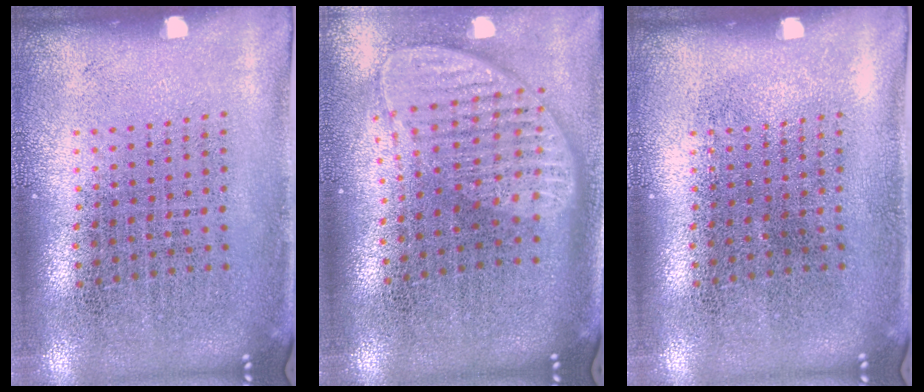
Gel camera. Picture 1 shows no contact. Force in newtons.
{"total": 2.0, "press": 1.6, "slide": 1.2}
{"total": 0.0}